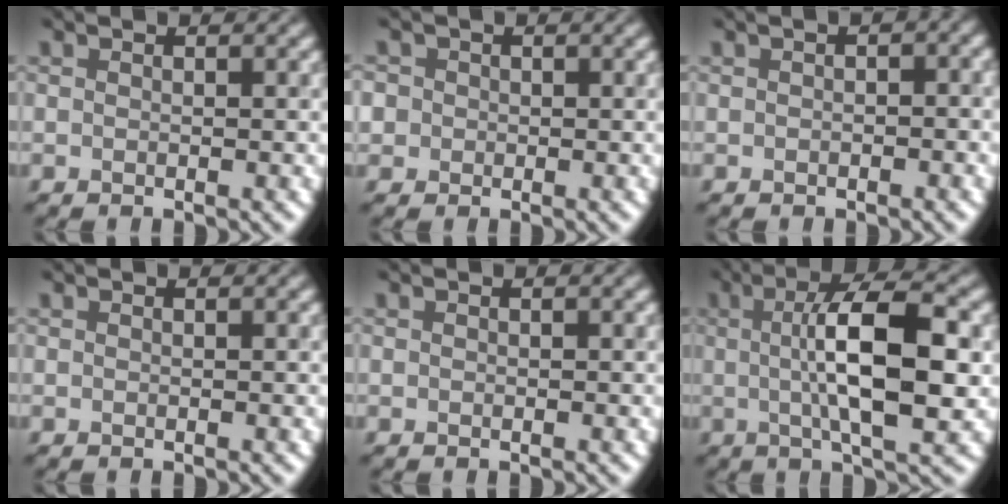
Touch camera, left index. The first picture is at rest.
{"total": 2.9, "force": [0.7, 2.6, 1.0], "torque": [-0.001, 0.017, -0.007]}
{"total": 2.1, "force": [0.1, 1.0, 1.8], "torque": [-0.020, 0.004, -0.004]}
{"total": 0.0}
{"total": 0.0}
{"total": 9.1, "force": [0.6, 2.5, 8.7], "torque": [-0.128, 0.008, 0.005]}